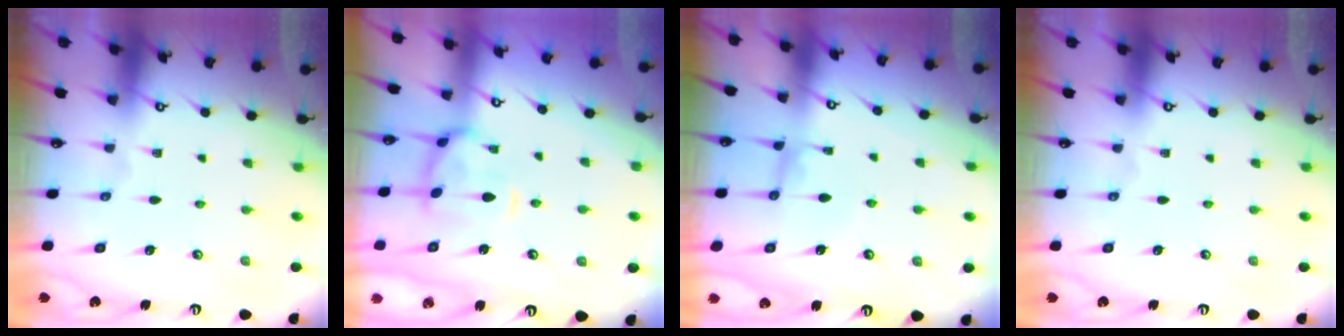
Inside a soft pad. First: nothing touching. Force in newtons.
{"total": 1.9, "press": 1.8, "slide": 0.4}
{"total": 0.6, "press": 0.1, "slide": 0.5}
{"total": 0.0}